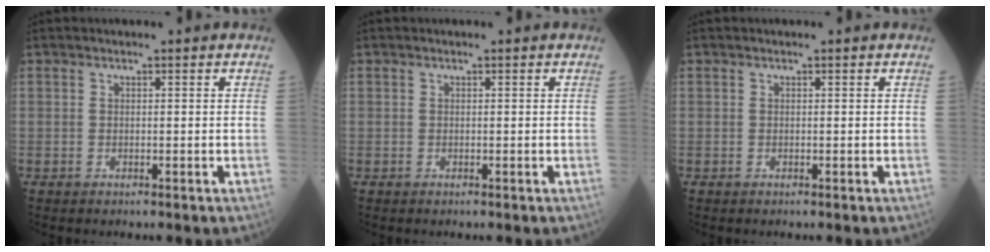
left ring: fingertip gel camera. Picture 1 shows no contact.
{"total": 0.0}
{"total": 0.0}